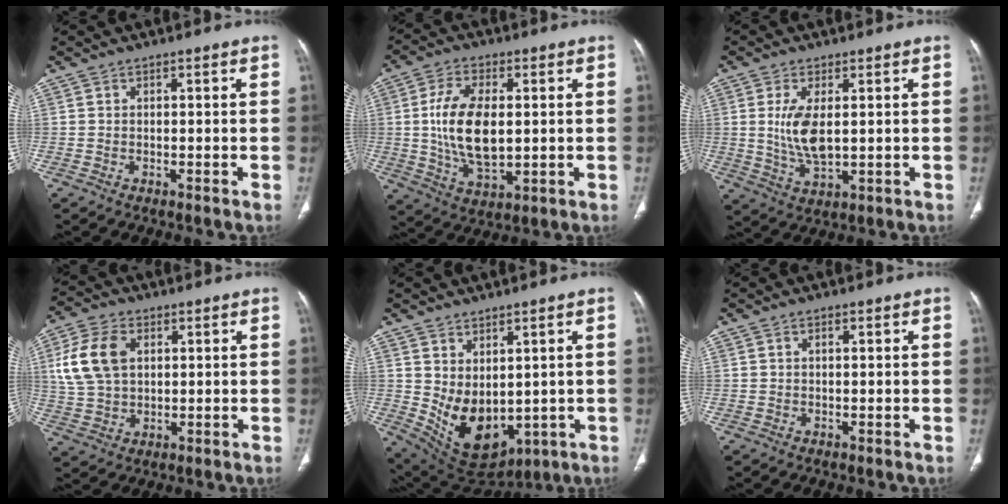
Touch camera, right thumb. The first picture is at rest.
{"total": 13.6, "force": [0.9, 7.1, 11.6], "torque": [-0.217, -0.010, 0.022]}
{"total": 7.8, "force": [1.0, 3.4, 7.0], "torque": [-0.144, -0.016, 0.028]}
{"total": 11.5, "force": [3.0, 7.7, 8.0], "torque": [-0.158, 0.003, 0.061]}
{"total": 11.7, "force": [0.7, 7.7, 8.9], "torque": [-0.130, -0.023, 0.051]}
{"total": 1.0, "force": [0.4, 0.5, 0.8], "torque": [-0.016, 0.003, 0.006]}